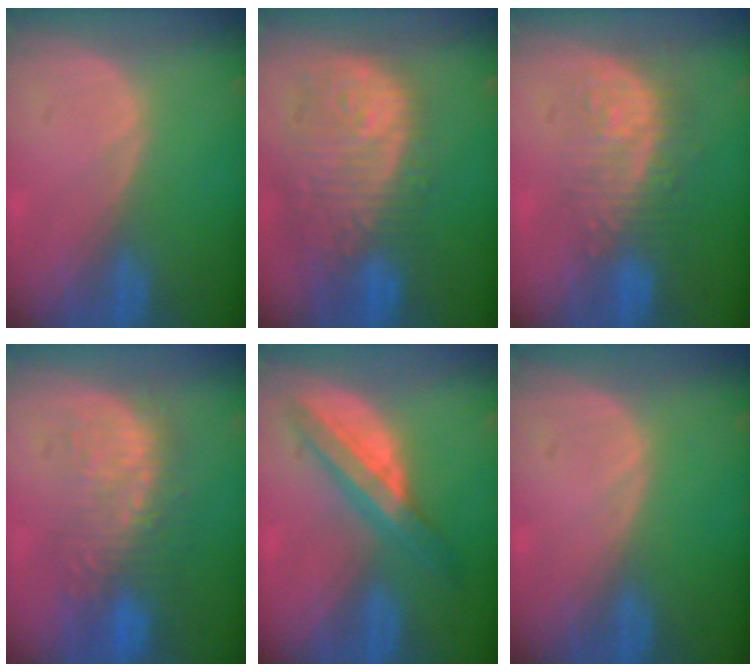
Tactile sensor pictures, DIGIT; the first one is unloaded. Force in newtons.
{"total": 12.2, "press": 10.9, "slide": 5.5}
{"total": 8.9, "press": 8.3, "slide": 3.2}
{"total": 9.7, "press": 8.9, "slide": 3.9}
{"total": 6.4, "press": 6.4, "slide": 0.1}
{"total": 0.0}